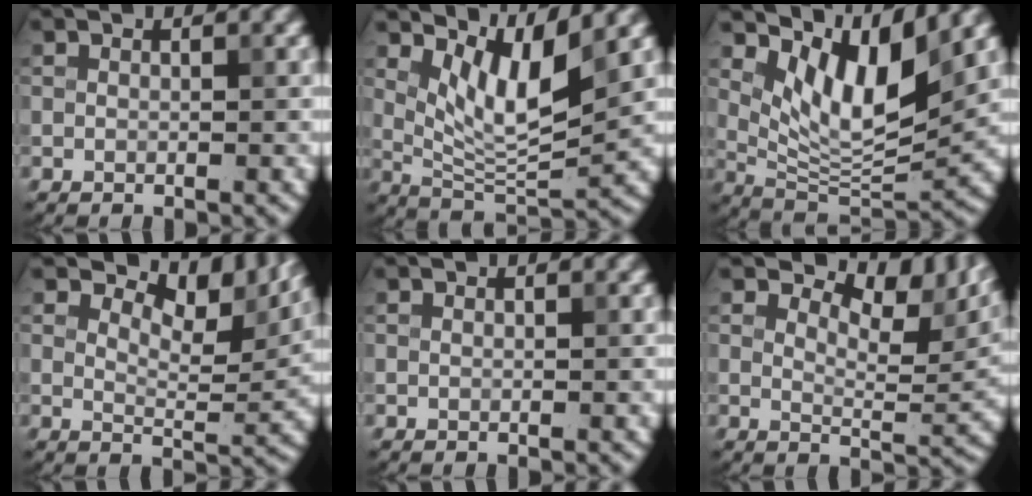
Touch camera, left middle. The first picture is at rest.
{"total": 5.7, "force": [2.8, 1.8, 4.6], "torque": [-0.089, -0.017, 0.055]}
{"total": 7.7, "force": [4.1, 2.9, 5.9], "torque": [-0.104, -0.017, 0.077]}
{"total": 8.6, "force": [6.0, 3.3, 5.2], "torque": [-0.077, 0.005, 0.086]}
{"total": 0.0}
{"total": 8.7, "force": [5.5, 3.4, 5.8], "torque": [-0.085, 0.005, 0.086]}